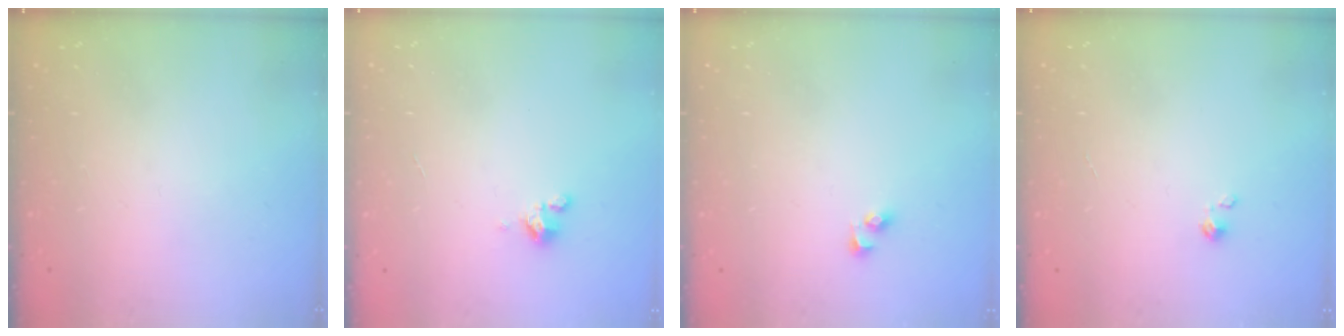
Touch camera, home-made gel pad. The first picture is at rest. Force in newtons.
{"total": 1.8, "press": 1.7, "slide": 0.4}
{"total": 2.5, "press": 2.5, "slide": 0.3}
{"total": 0.0}